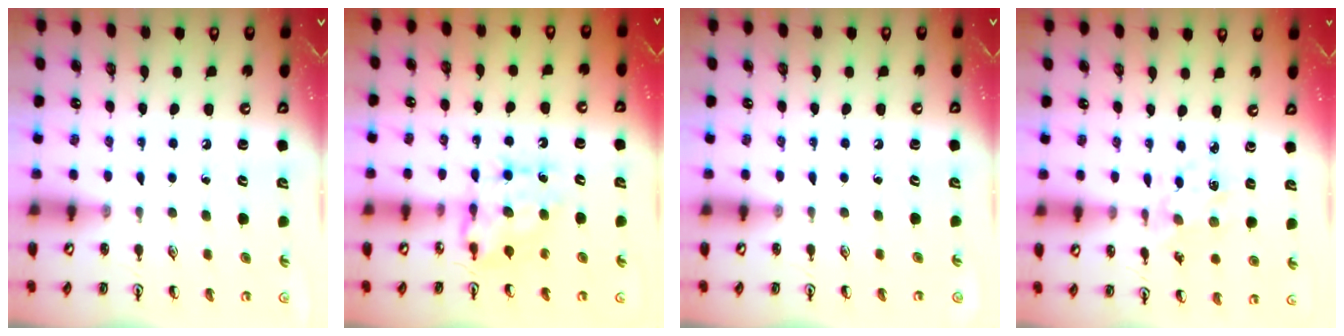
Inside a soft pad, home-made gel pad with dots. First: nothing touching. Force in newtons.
{"total": 8.0, "press": 8.0, "slide": 0.3}
{"total": 0.0}
{"total": 2.4, "press": 2.4, "slide": 0.5}